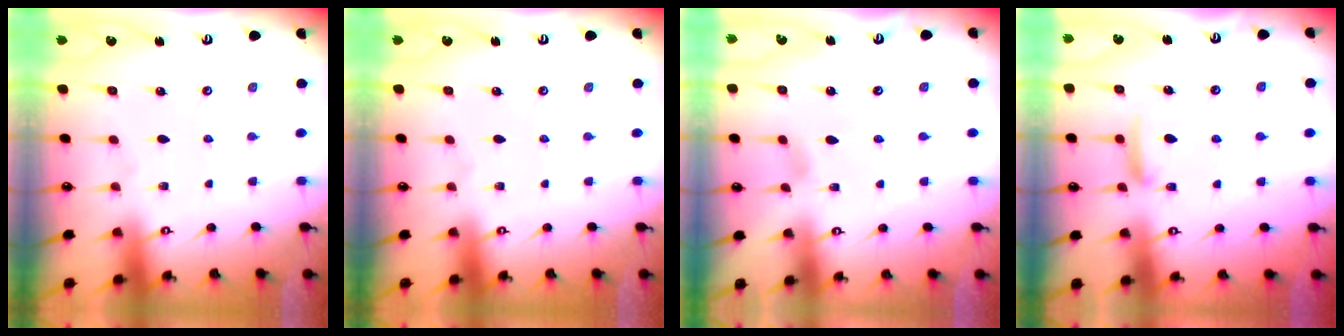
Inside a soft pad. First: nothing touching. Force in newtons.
{"total": 0.0}
{"total": 2.9, "press": 2.9, "slide": 0.4}
{"total": 6.3, "press": 6.3, "slide": 0.9}